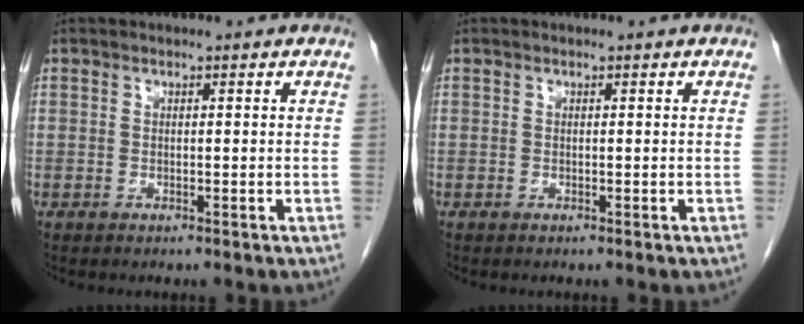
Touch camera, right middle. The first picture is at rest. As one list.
[{"total": 0.0}]